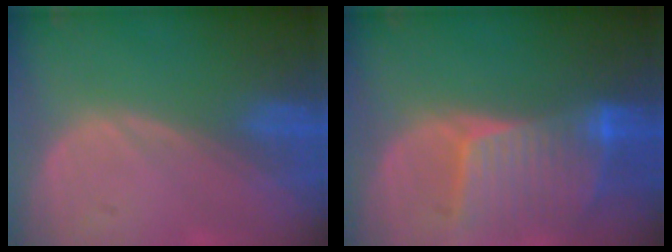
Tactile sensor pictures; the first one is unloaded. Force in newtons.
{"total": 8.5, "press": 7.8, "slide": 3.5}